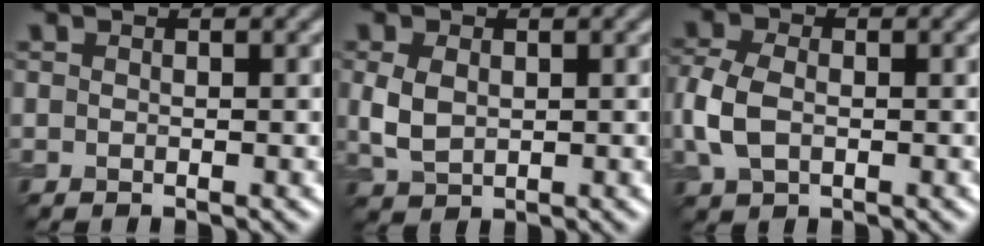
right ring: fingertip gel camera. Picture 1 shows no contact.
{"total": 3.0, "force": [0.3, 2.1, 2.0], "torque": [-0.052, -0.001, 0.009]}
{"total": 4.4, "force": [-0.7, 3.1, 3.1], "torque": [-0.086, -0.003, -0.018]}